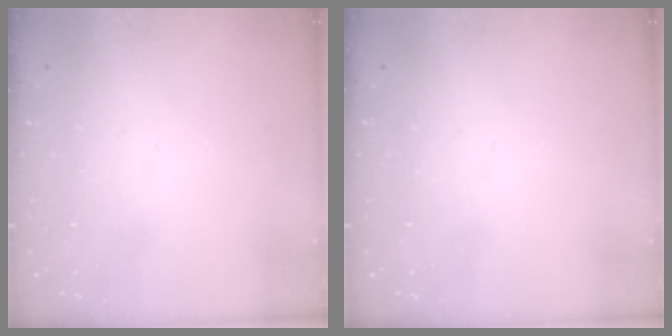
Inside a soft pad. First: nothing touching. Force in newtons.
{"total": 0.0}